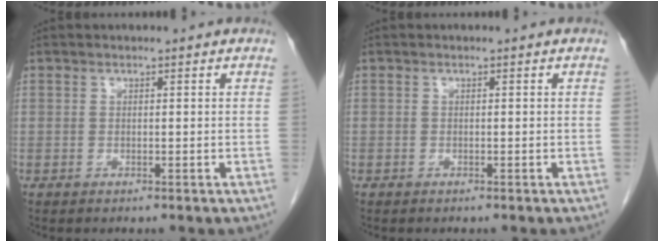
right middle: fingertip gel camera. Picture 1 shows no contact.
{"total": 0.0}